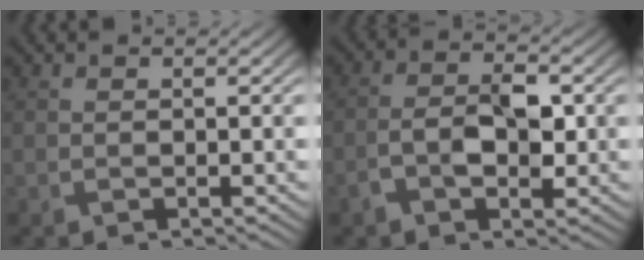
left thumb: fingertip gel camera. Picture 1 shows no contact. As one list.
[{"total": 5.0, "force": [-1.2, 2.5, 4.1], "torque": [-0.085, 0.006, -0.026]}]